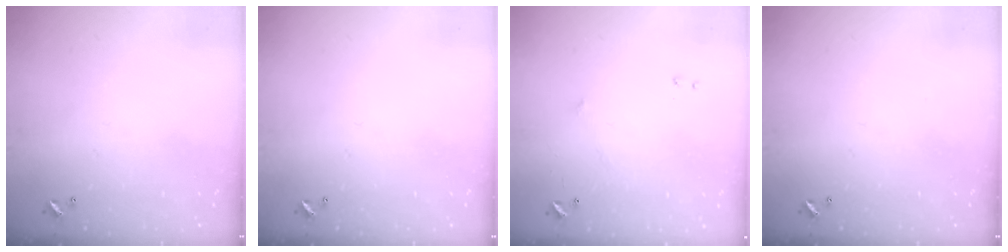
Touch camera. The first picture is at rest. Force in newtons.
{"total": 0.0}
{"total": 6.0, "press": 5.9, "slide": 0.8}
{"total": 0.0}